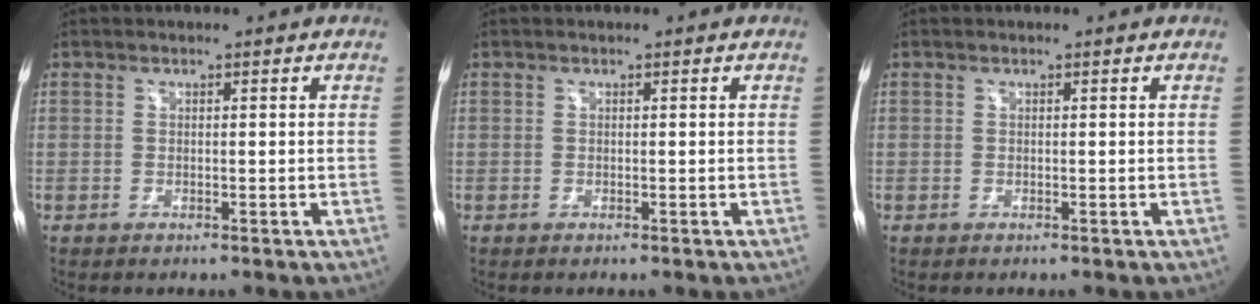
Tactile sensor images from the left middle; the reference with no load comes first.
{"total": 0.0}
{"total": 0.0}